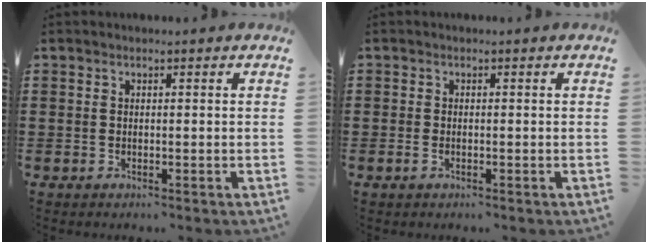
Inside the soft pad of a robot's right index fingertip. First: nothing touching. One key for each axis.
{"total": 0.9, "fx": -0.4, "fy": 0.4, "fz": 0.7, "tx": -0.015, "ty": -0.004, "tz": -0.007}